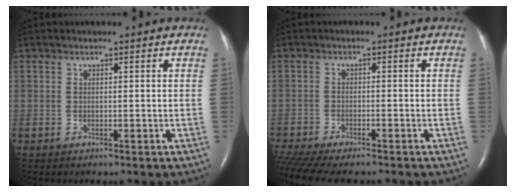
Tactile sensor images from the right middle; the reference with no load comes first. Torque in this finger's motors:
{"motor_torque": [1.06, -1.07, 0.24, 0.08]}